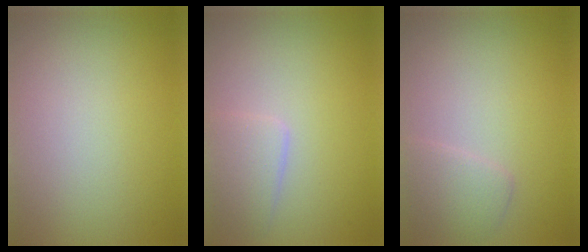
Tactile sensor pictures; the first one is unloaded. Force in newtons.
{"total": 2.4, "press": 2.4, "slide": 0.1}
{"total": 2.1, "press": 2.1, "slide": 0.2}